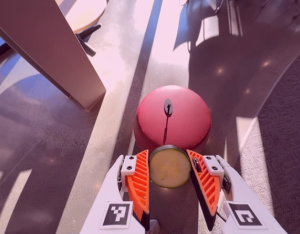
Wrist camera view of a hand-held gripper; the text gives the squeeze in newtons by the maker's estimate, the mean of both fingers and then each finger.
{"total": 9.4, "left": 9.6, "right": 9.3}